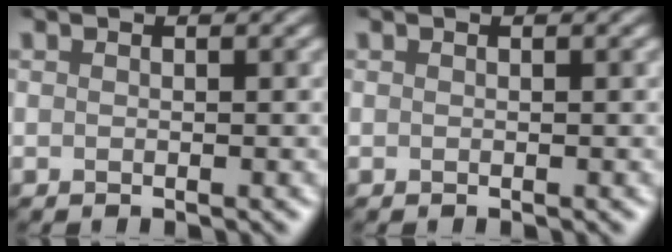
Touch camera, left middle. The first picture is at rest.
{"total": 0.0}